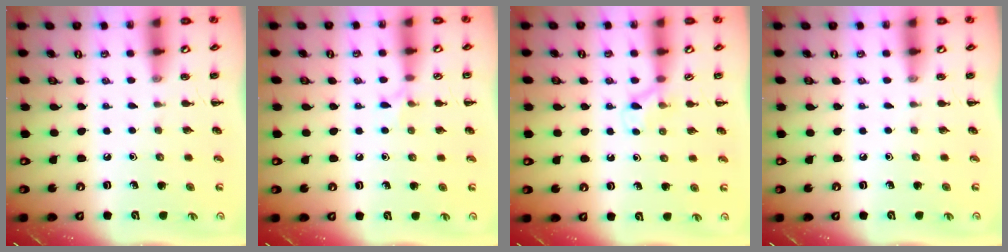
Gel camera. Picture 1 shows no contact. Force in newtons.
{"total": 5.1, "press": 4.8, "slide": 1.8}
{"total": 3.7, "press": 3.4, "slide": 1.5}
{"total": 0.0}